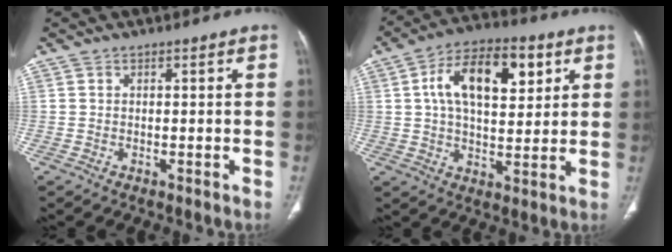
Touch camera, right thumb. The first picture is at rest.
{"total": 16.0, "force": [5.1, 8.4, 12.7], "torque": [-0.186, 0.003, 0.080]}